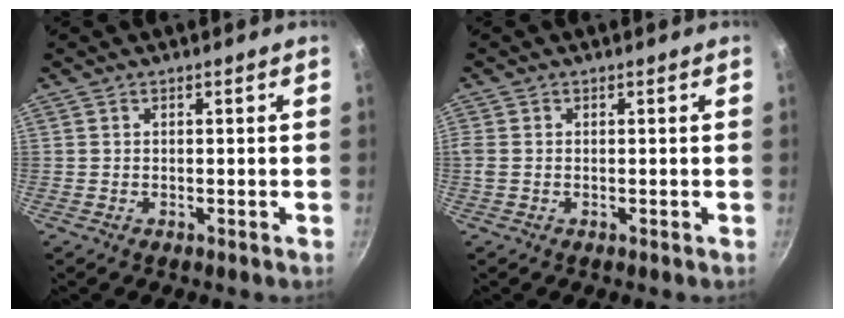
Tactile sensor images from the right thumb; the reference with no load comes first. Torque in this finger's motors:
{"motor_torque": [-0.11, 0.21, 0.22, 0.50, 0.04]}